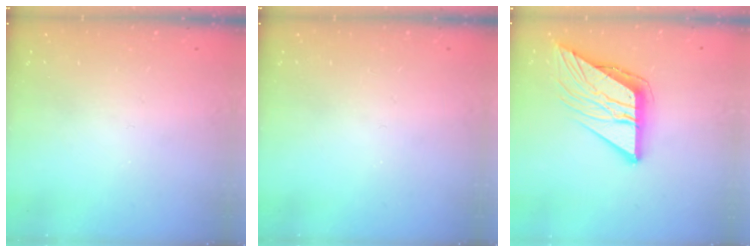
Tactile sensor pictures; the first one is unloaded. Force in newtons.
{"total": 0.0}
{"total": 12.8, "press": 12.7, "slide": 1.5}